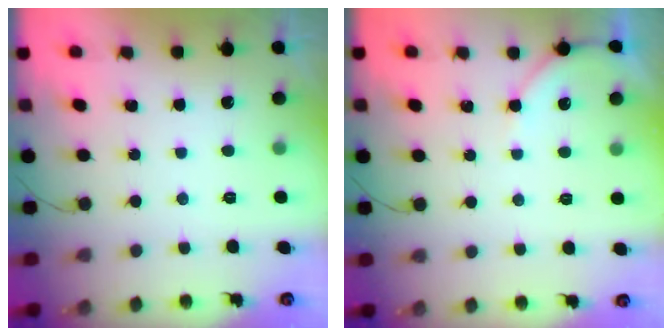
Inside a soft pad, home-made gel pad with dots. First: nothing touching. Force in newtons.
{"total": 4.7, "press": 4.6, "slide": 0.7}